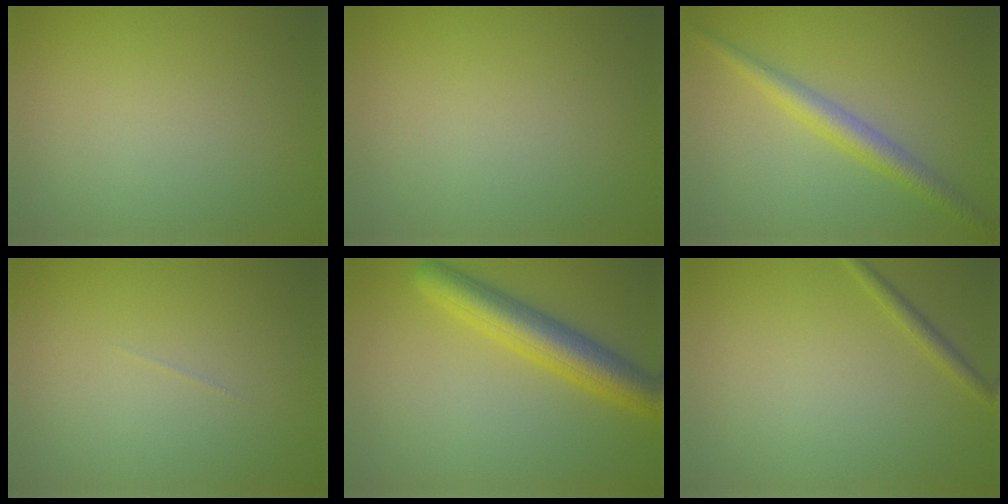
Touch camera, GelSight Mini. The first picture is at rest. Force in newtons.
{"total": 0.0}
{"total": 2.8, "press": 2.8, "slide": 0.1}
{"total": 0.0}
{"total": 5.5, "press": 5.5, "slide": 0.2}
{"total": 1.1, "press": 1.1, "slide": 0.0}